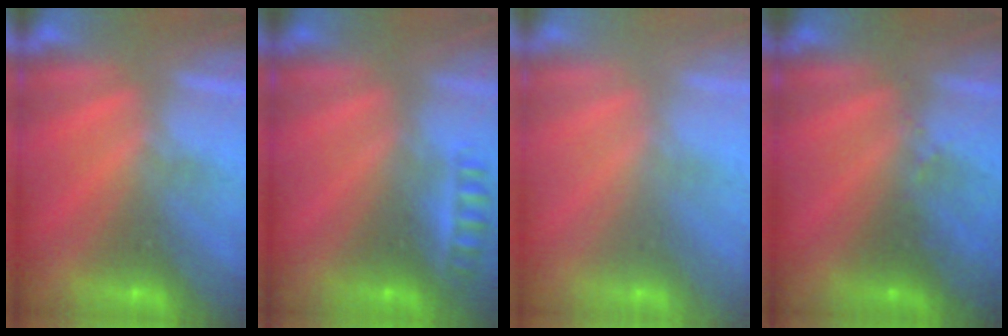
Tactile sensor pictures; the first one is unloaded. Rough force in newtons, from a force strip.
{"total": 2.3}
{"total": 2.7}
{"total": 2.9}